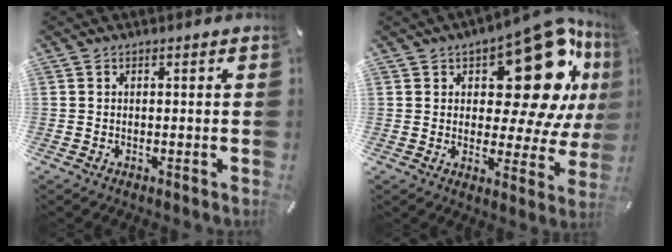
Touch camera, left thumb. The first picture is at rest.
{"total": 21.8, "force": [10.7, 9.8, 16.3], "torque": [-0.207, -0.088, 0.173]}